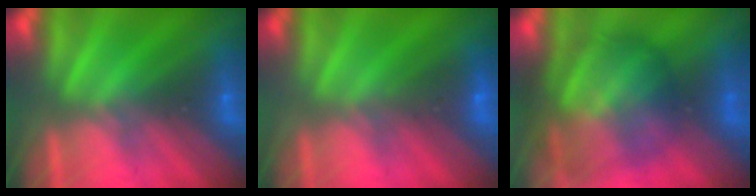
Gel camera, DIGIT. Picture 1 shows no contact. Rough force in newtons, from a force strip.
{"total": 3.1}
{"total": 7.5}